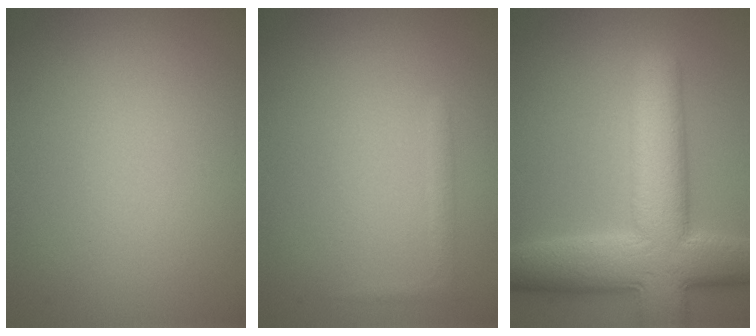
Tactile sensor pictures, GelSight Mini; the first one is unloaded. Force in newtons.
{"total": 0.8, "press": 0.8, "slide": 0.0}
{"total": 11.4, "press": 11.4, "slide": 0.4}